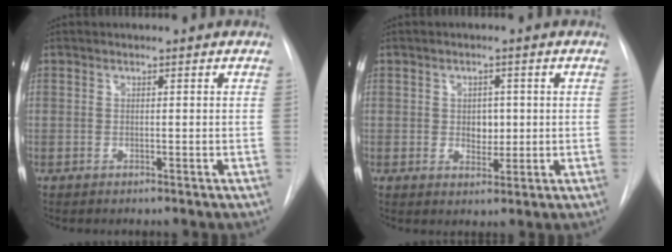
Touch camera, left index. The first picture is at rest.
{"total": 3.1, "force": [0.4, 2.3, 2.1], "torque": [-0.027, -0.001, 0.010]}